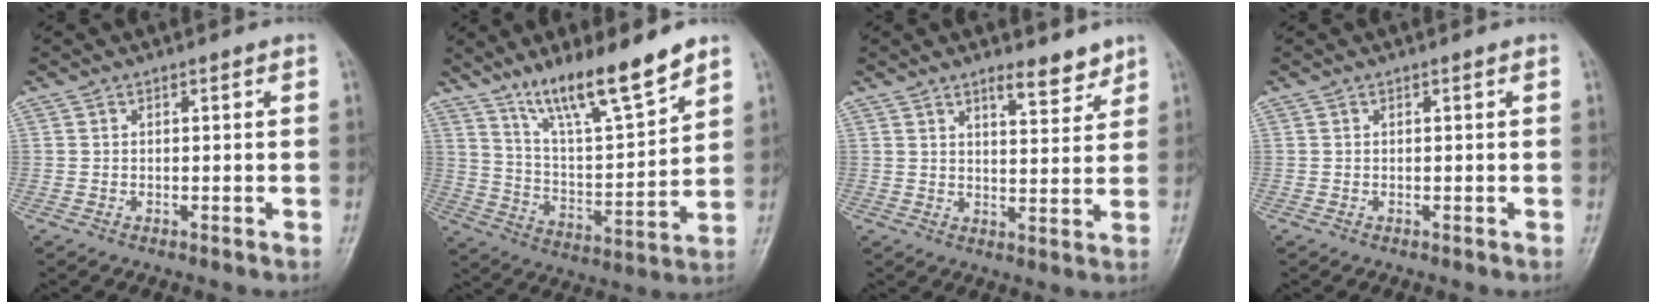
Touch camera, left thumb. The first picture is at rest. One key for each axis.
{"total": 15.4, "fx": 11.3, "fy": 2.7, "fz": 10.1, "tx": -0.158, "ty": -0.068, "tz": 0.209}
{"total": 5.9, "fx": 4.6, "fy": 1.8, "fz": 3.3, "tx": -0.032, "ty": -0.035, "tz": 0.068}
{"total": 0.0}